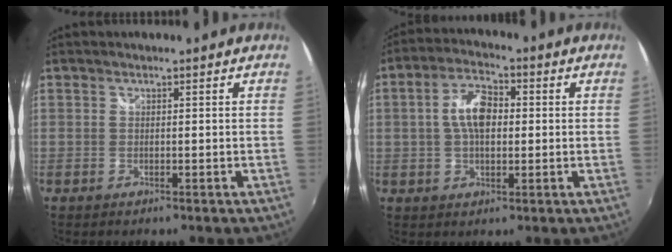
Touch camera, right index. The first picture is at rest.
{"total": 7.7, "force": [0.5, 4.2, 6.4], "torque": [-0.121, 0.017, 0.009]}